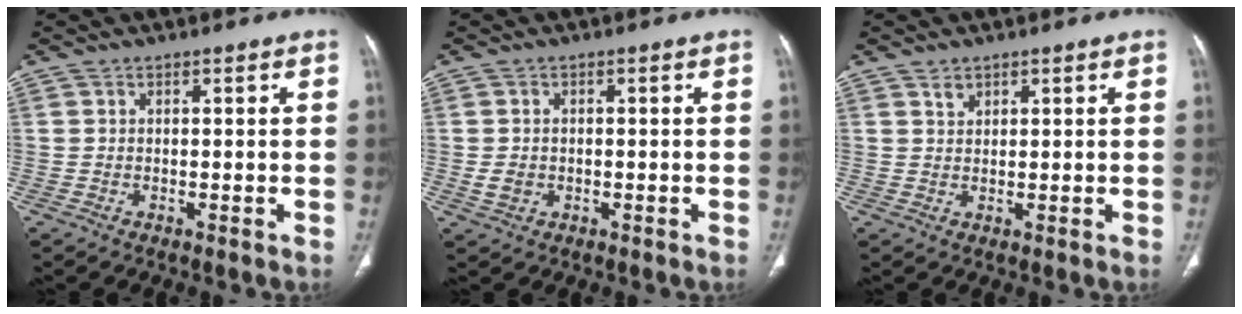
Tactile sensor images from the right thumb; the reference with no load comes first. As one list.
[{"total": 2.3, "force": [-0.2, 1.9, 1.4], "torque": [-0.023, -0.001, 0.001]}, {"total": 1.7, "force": [1.2, 1.0, 0.5], "torque": [0.000, -0.007, 0.022]}]